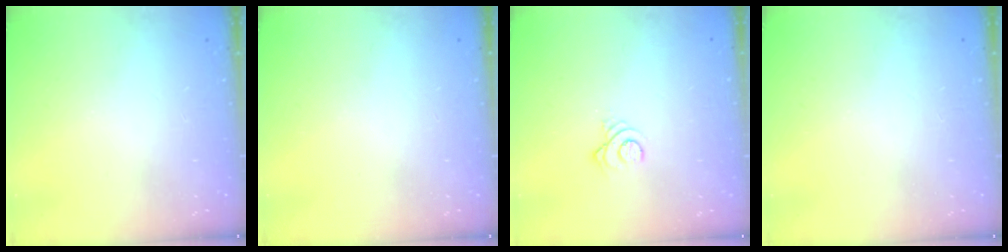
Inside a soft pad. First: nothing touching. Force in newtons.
{"total": 0.0}
{"total": 3.3, "press": 3.3, "slide": 0.2}
{"total": 0.0}